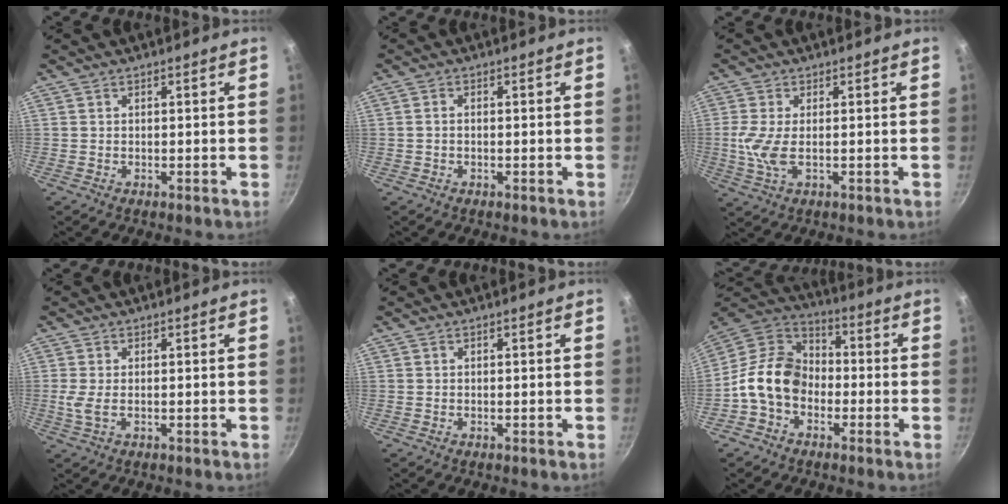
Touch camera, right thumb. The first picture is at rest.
{"total": 1.1, "force": [-0.2, 0.7, 0.8], "torque": [-0.016, 0.007, -0.004]}
{"total": 5.3, "force": [-0.2, 2.1, 4.9], "torque": [-0.116, -0.004, -0.005]}
{"total": 2.8, "force": [-0.1, 1.2, 2.5], "torque": [-0.059, -0.002, 0.000]}
{"total": 0.0}
{"total": 13.0, "force": [-3.3, 9.8, 7.8], "torque": [-0.101, 0.041, -0.084]}